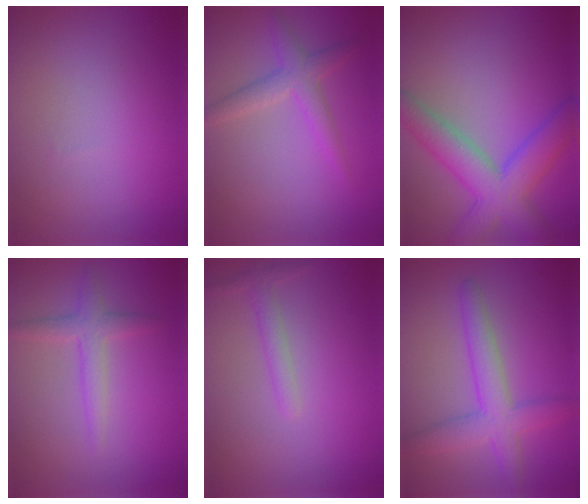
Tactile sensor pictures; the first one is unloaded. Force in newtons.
{"total": 2.6, "press": 2.6, "slide": 0.0}
{"total": 7.0, "press": 7.0, "slide": 0.3}
{"total": 2.4, "press": 2.4, "slide": 0.2}
{"total": 1.5, "press": 1.5, "slide": 0.0}
{"total": 4.4, "press": 4.4, "slide": 0.2}